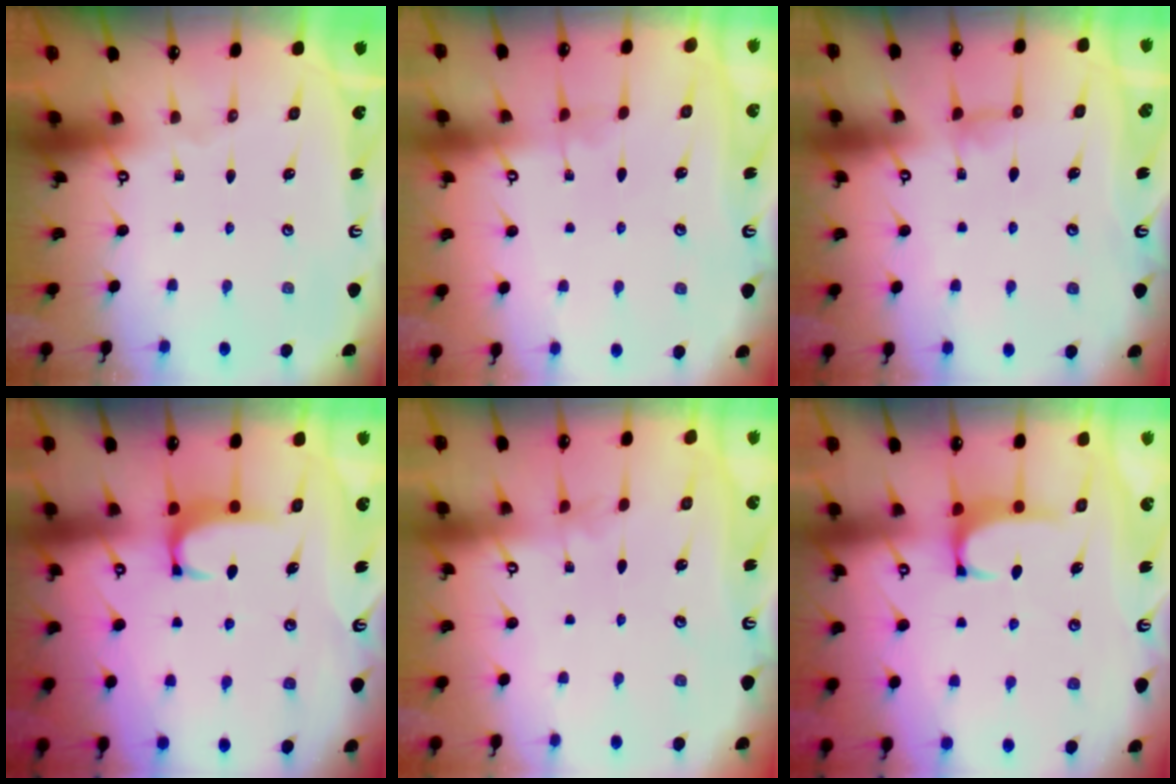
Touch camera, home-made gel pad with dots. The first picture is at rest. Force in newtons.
{"total": 3.3, "press": 3.3, "slide": 0.1}
{"total": 1.3, "press": 1.2, "slide": 0.4}
{"total": 1.8, "press": 1.7, "slide": 0.5}
{"total": 4.2, "press": 4.2, "slide": 0.3}
{"total": 0.6, "press": 0.4, "slide": 0.5}